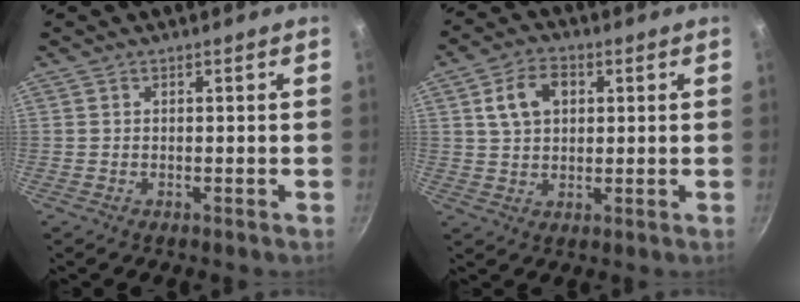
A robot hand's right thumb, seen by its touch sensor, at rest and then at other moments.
{"total": 7.8, "force": [2.2, 5.5, 5.1], "torque": [-0.076, 0.007, 0.036]}